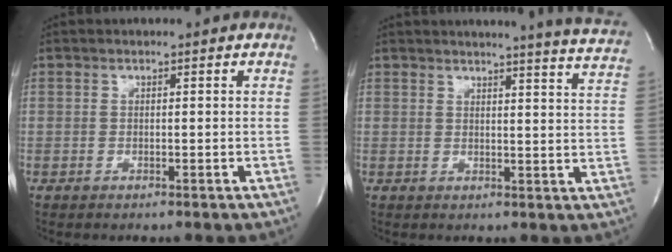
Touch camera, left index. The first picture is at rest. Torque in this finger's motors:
{"motor_torque": [0.16, -0.23, 0.38, 0.06]}